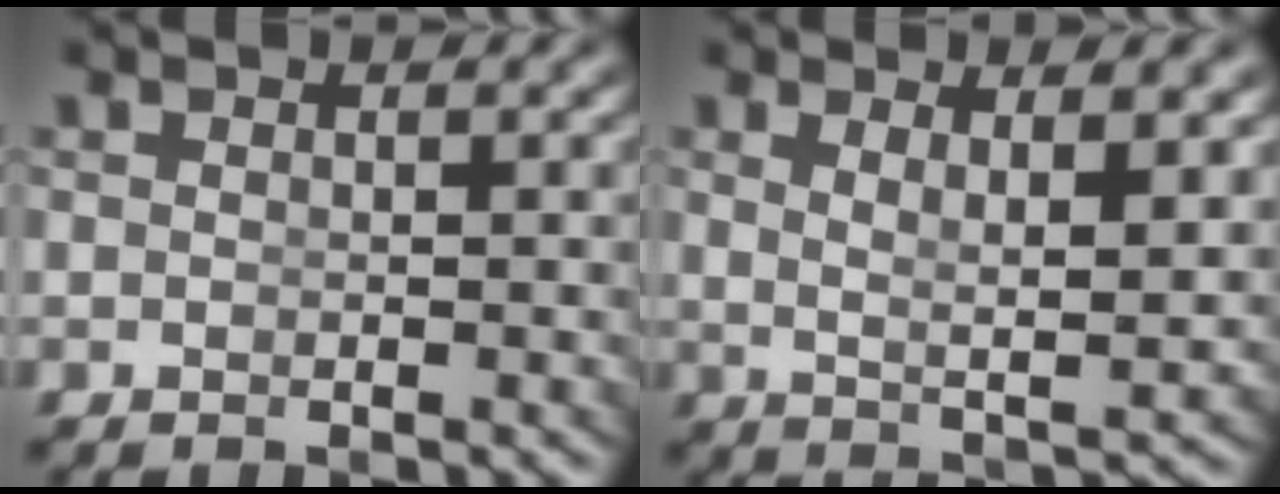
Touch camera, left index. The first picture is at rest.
{"total": 3.4, "force": [1.4, 0.4, 3.1], "torque": [-0.056, -0.016, 0.035]}